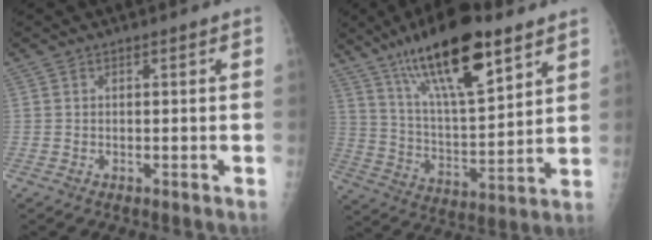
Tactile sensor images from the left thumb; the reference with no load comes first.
{"total": 20.6, "force": [12.5, 6.2, 15.1], "torque": [-0.235, -0.051, 0.223]}